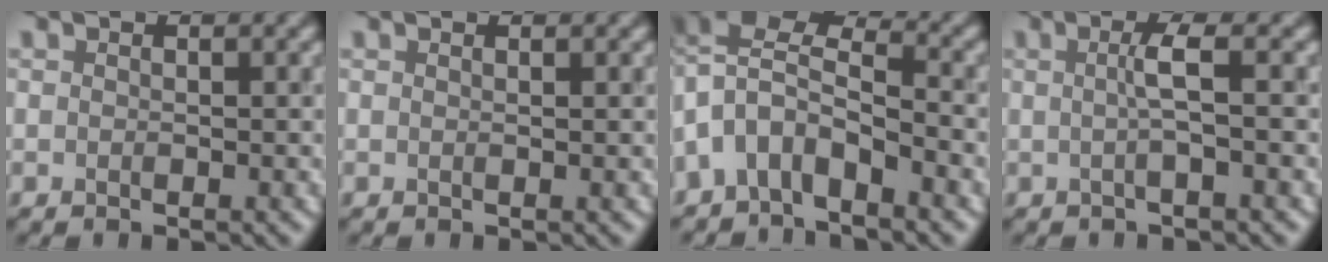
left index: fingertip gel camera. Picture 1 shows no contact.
{"total": 1.2, "force": [0.6, 0.5, 0.9], "torque": [0.001, 0.001, -0.007]}
{"total": 5.4, "force": [-3.0, 3.0, 3.3], "torque": [-0.057, 0.009, -0.054]}
{"total": 1.9, "force": [-0.2, 0.2, 1.9], "torque": [-0.037, 0.004, 0.002]}